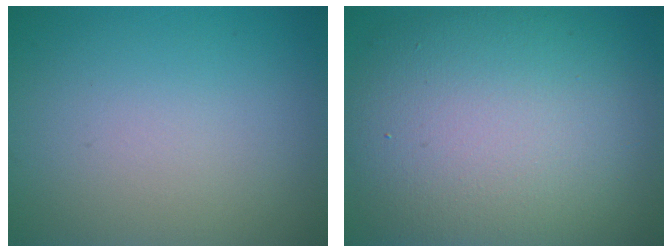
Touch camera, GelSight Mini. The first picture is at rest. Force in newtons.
{"total": 13.4, "press": 13.3, "slide": 0.8}